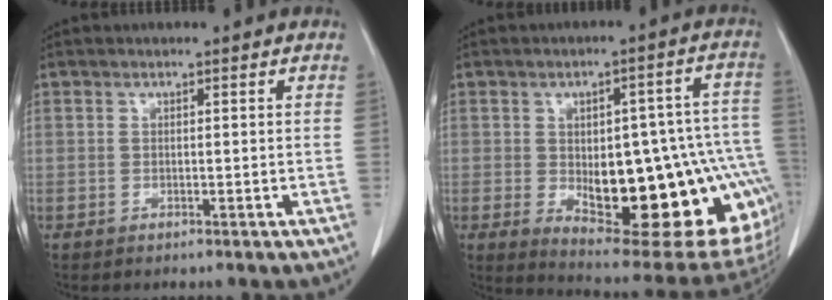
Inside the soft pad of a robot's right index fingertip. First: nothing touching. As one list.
[{"total": 26.3, "force": [-5.5, 8.6, 24.2], "torque": [-0.246, 0.013, -0.047]}]